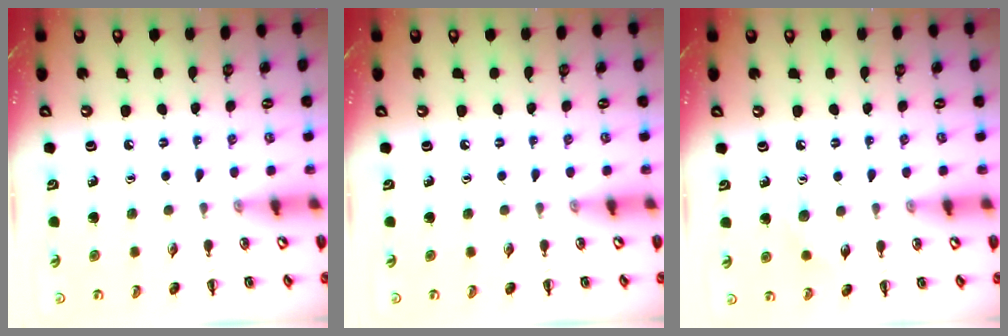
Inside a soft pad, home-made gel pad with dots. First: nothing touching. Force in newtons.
{"total": 0.0}
{"total": 5.6, "press": 5.5, "slide": 1.4}